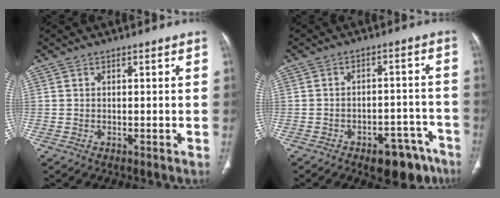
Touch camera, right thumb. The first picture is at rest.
{"total": 11.3, "force": [-7.4, 5.5, 6.4], "torque": [-0.052, 0.055, -0.098]}